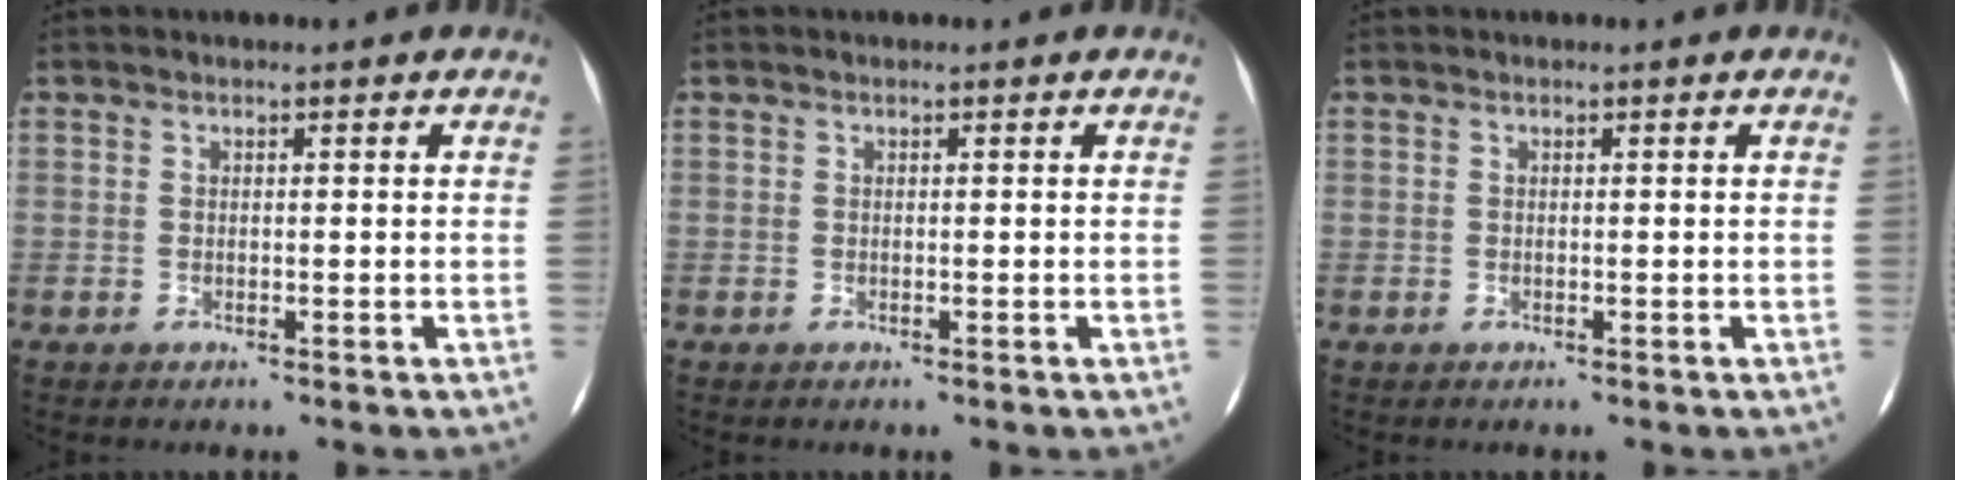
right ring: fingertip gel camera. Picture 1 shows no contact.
{"total": 0.0}
{"total": 0.0}